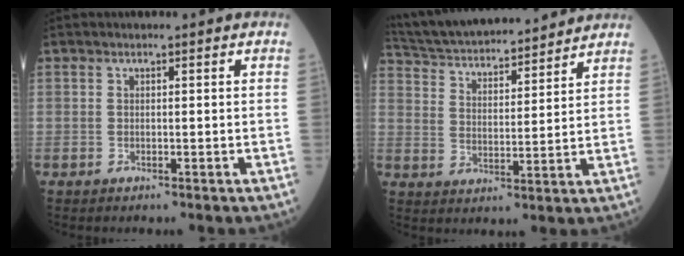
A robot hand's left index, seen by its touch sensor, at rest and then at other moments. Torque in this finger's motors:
{"motor_torque": [-0.51, -1.63, 0.53, 0.05]}